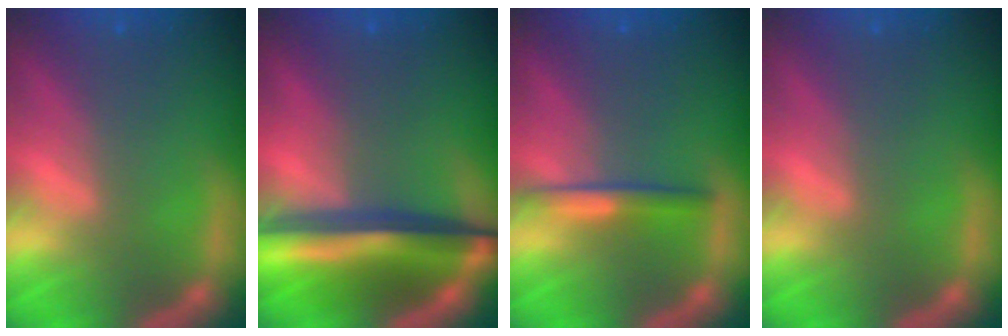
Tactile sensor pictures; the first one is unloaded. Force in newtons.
{"total": 9.4}
{"total": 2.4}
{"total": 0.0}